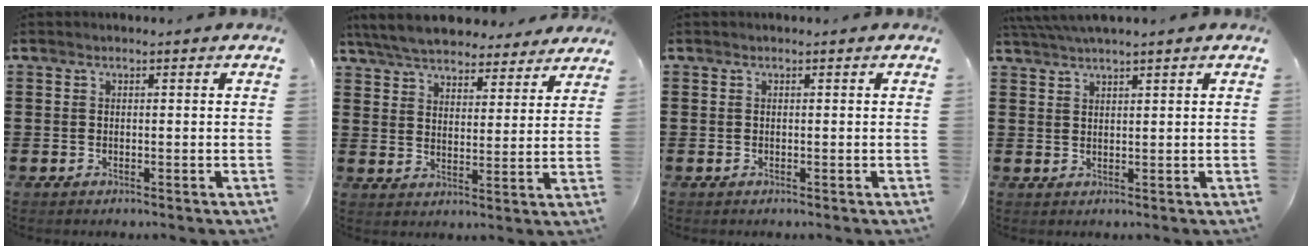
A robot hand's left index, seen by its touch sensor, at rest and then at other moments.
{"total": 6.9, "force": [6.5, 1.3, 1.8], "torque": [-0.063, -0.024, 0.119]}
{"total": 0.0}
{"total": 2.6, "force": [2.3, -0.4, 1.0], "torque": [-0.025, 0.000, 0.044]}